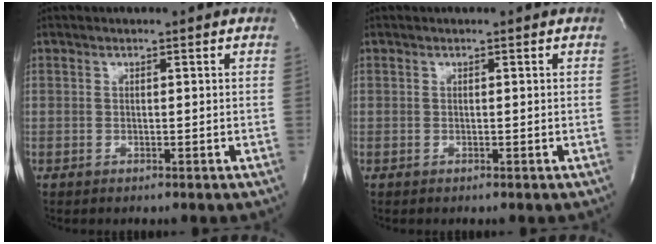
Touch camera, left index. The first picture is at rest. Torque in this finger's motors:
{"motor_torque": [0.00, 0.00, 0.00, 0.00]}